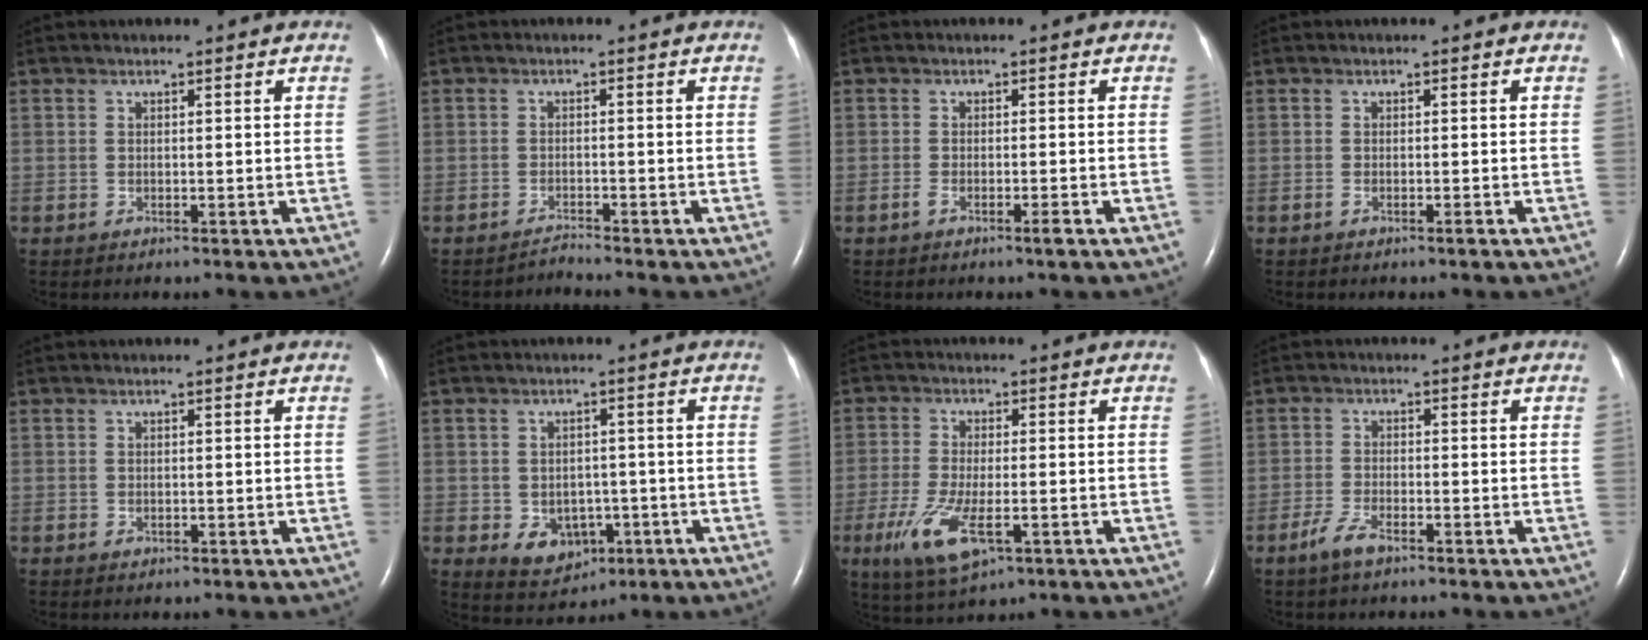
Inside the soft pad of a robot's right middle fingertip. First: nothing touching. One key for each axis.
{"total": 1.5, "fx": -1.3, "fy": -0.6, "fz": -0.4, "tx": 0.008, "ty": -0.010, "tz": -0.021}
{"total": 1.7, "fx": -1.1, "fy": -0.1, "fz": 1.3, "tx": -0.029, "ty": -0.003, "tz": -0.022}
{"total": 0.8, "fx": -0.6, "fy": 0.0, "fz": 0.5, "tx": -0.013, "ty": -0.001, "tz": -0.010}
{"total": 0.0}
{"total": 6.0, "fx": -1.9, "fy": 4.6, "fz": 3.2, "tx": -0.056, "ty": 0.007, "tz": -0.014}
{"total": 8.7, "fx": -3.5, "fy": 2.7, "fz": 7.5, "tx": -0.159, "ty": -0.023, "tz": -0.055}
{"total": 3.2, "fx": -2.4, "fy": 0.7, "fz": 2.1, "tx": -0.049, "ty": -0.002, "tz": -0.049}